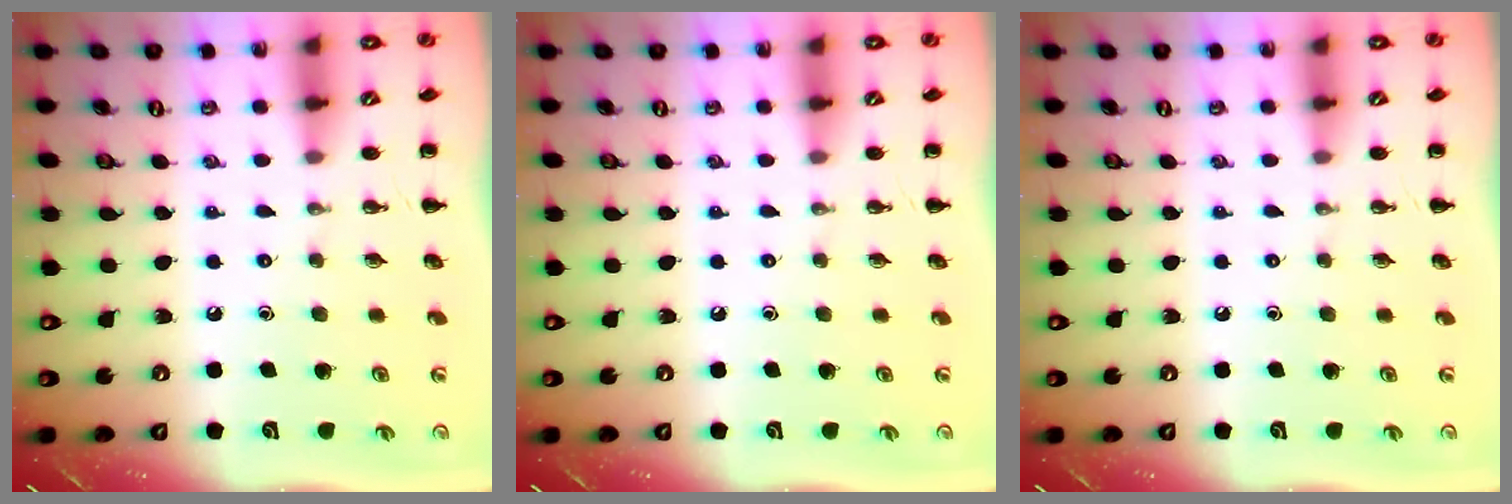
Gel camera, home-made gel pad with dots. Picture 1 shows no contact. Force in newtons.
{"total": 0.0}
{"total": 0.0}